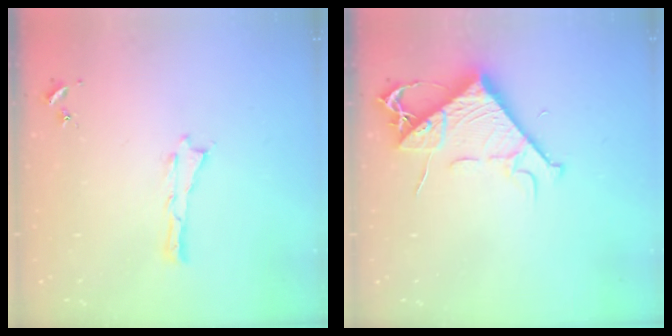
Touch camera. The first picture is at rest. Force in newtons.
{"total": 8.2, "press": 8.1, "slide": 1.1}